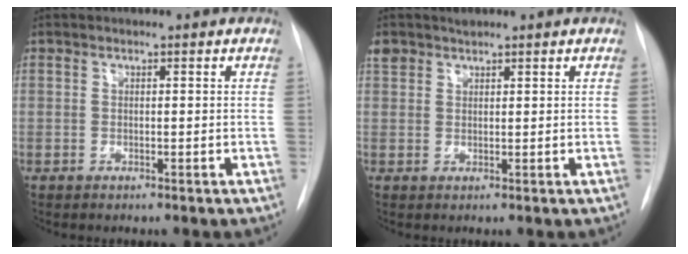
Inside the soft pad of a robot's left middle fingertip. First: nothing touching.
{"total": 1.9, "force": [1.6, 0.9, 0.2], "torque": [-0.006, 0.012, 0.031]}